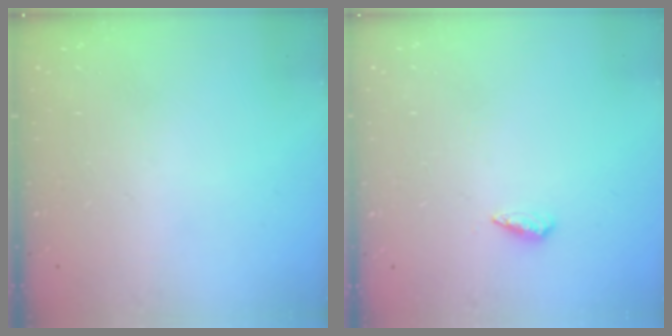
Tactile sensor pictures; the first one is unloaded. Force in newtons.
{"total": 3.6, "press": 3.4, "slide": 1.2}